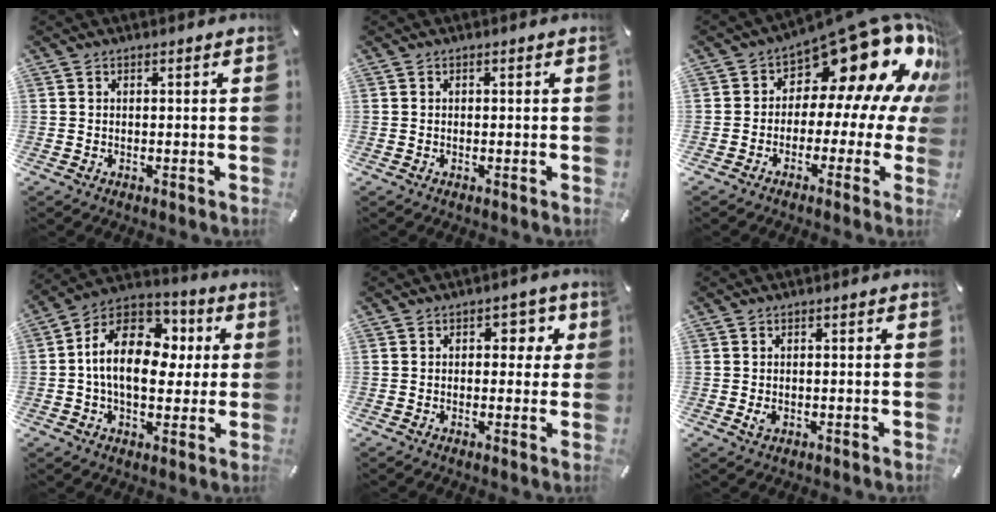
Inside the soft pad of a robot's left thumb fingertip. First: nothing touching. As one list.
[{"total": 0.0}, {"total": 20.2, "force": [10.1, 9.9, 14.4], "torque": [-0.203, -0.078, 0.170]}, {"total": 17.6, "force": [1.8, 12.0, 12.7], "torque": [-0.236, -0.001, 0.032]}, {"total": 4.8, "force": [1.1, 3.3, 3.3], "torque": [-0.022, -0.007, 0.007]}, {"total": 1.9, "force": [-0.5, 1.1, 1.4], "torque": [-0.025, 0.001, -0.007]}]